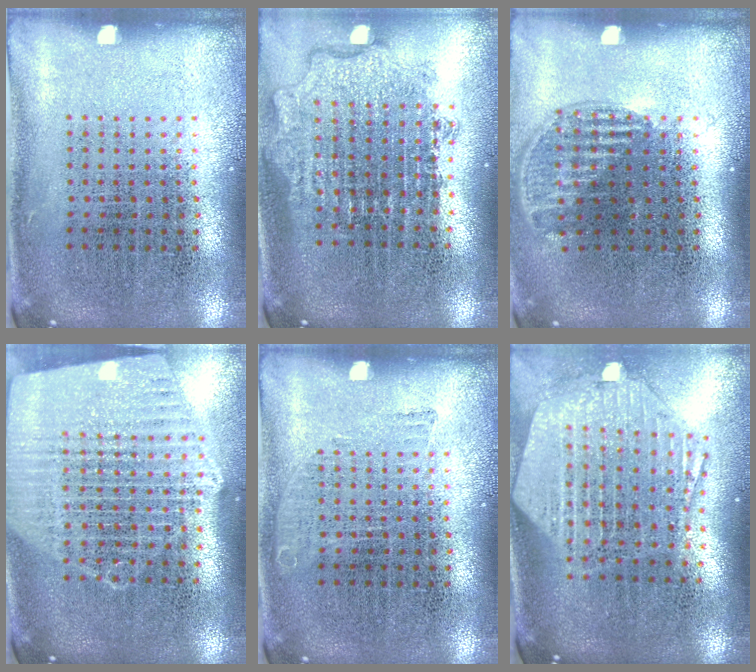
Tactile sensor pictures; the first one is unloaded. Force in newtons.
{"total": 1.9, "press": 1.5, "slide": 1.2}
{"total": 1.1, "press": 1.0, "slide": 0.5}
{"total": 2.1, "press": 1.9, "slide": 0.9}
{"total": 0.7, "press": 0.7, "slide": 0.2}
{"total": 2.8, "press": 2.2, "slide": 1.7}